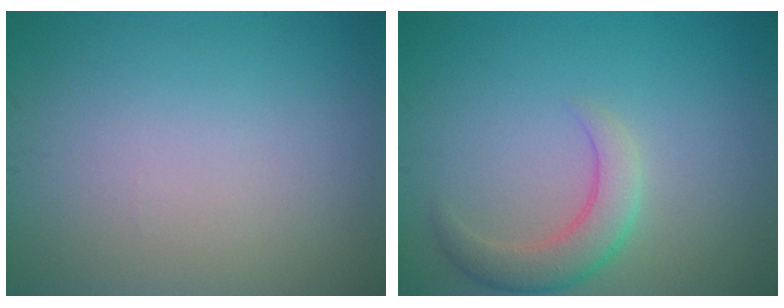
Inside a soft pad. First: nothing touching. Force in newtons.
{"total": 3.2, "press": 3.2, "slide": 0.2}